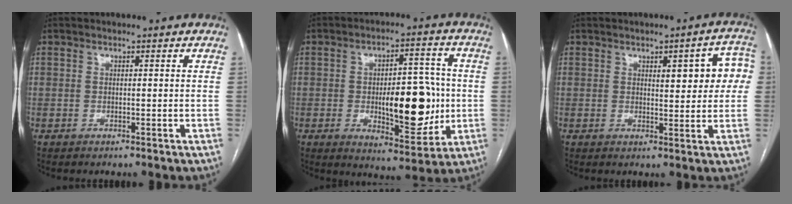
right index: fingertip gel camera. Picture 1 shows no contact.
{"total": 13.9, "force": [-1.2, 5.3, 12.7], "torque": [-0.179, 0.009, -0.008]}
{"total": 8.0, "force": [1.9, 2.5, 7.4], "torque": [-0.078, 0.020, 0.021]}